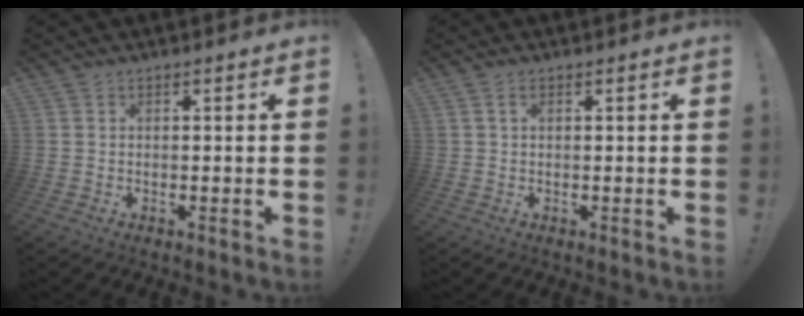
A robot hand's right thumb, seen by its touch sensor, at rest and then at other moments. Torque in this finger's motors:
{"motor_torque": [-0.07, -0.07, -0.21, 0.08, 0.01]}